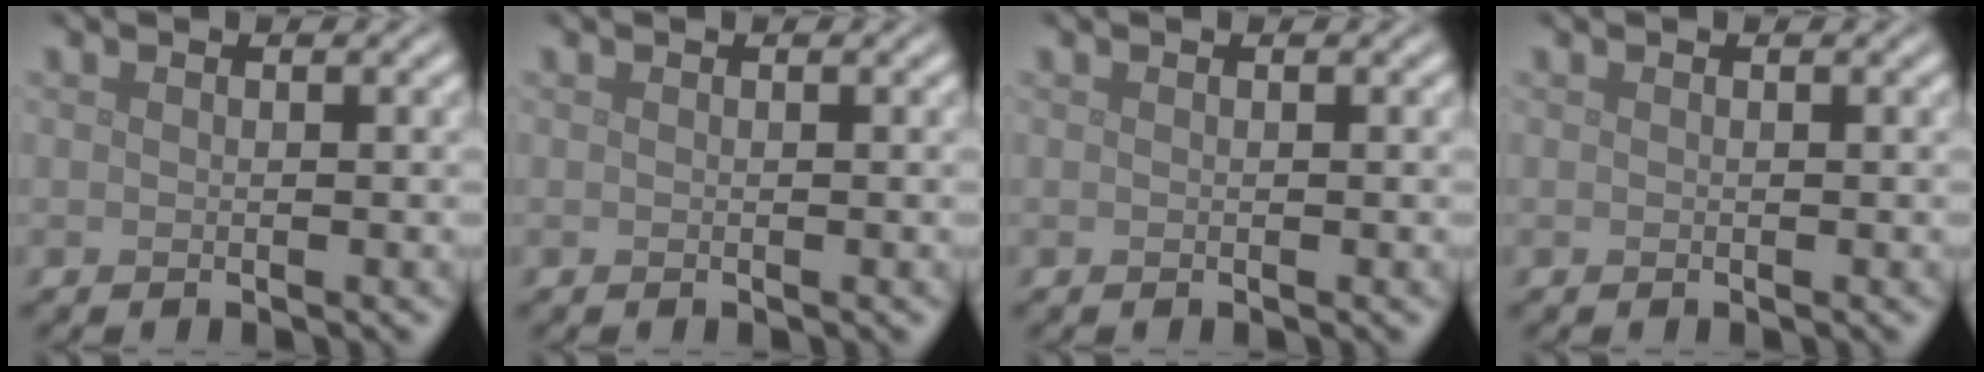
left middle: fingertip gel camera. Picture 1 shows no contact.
{"total": 0.0}
{"total": 0.0}
{"total": 0.0}